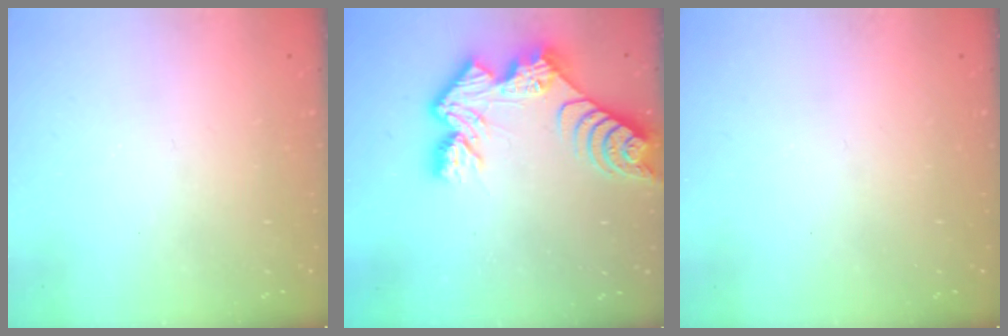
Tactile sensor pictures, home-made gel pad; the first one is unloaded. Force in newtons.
{"total": 11.9, "press": 11.8, "slide": 1.0}
{"total": 0.0}